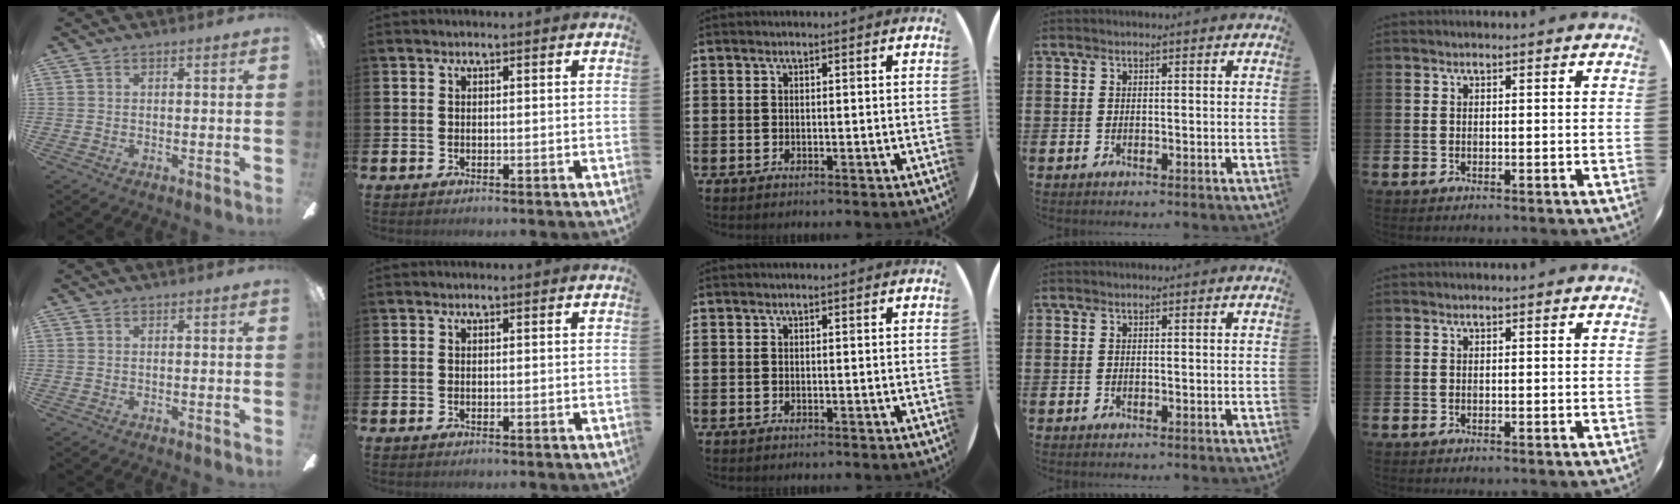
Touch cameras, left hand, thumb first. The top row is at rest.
{}